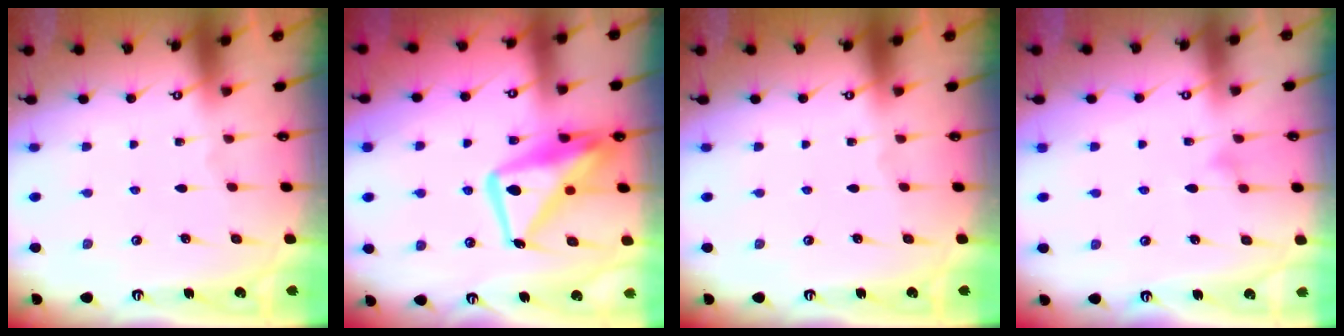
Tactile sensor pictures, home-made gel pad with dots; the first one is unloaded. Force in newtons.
{"total": 17.2, "press": 17.2, "slide": 1.7}
{"total": 0.0}
{"total": 7.2, "press": 7.2, "slide": 0.5}